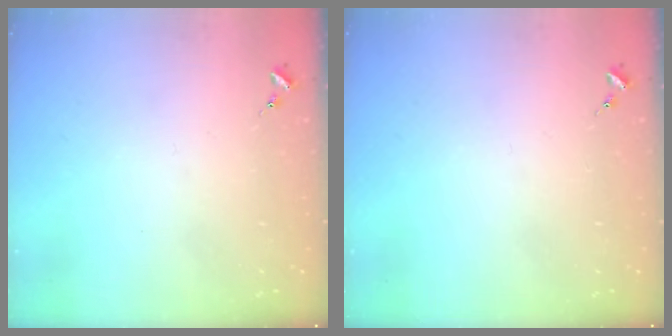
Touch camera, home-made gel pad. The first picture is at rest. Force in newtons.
{"total": 0.0}